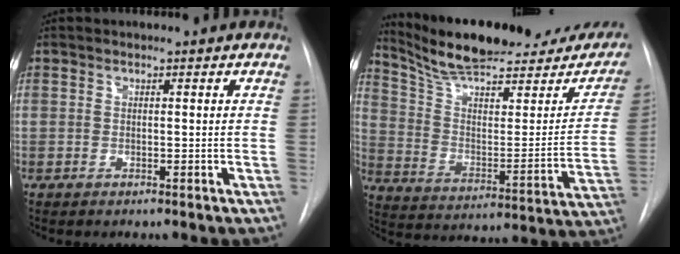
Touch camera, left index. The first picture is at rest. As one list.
[{"total": 26.1, "force": [22.0, 6.4, 12.5], "torque": [-0.184, -0.033, 0.304]}]